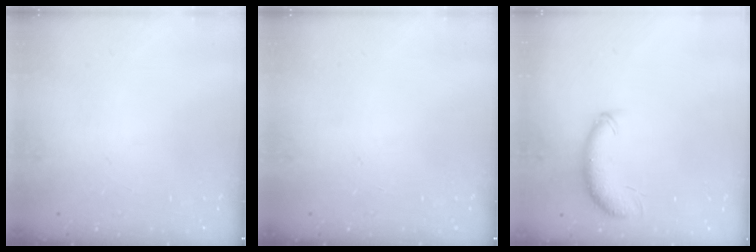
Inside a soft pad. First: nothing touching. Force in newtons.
{"total": 0.0}
{"total": 8.7, "press": 8.6, "slide": 1.6}